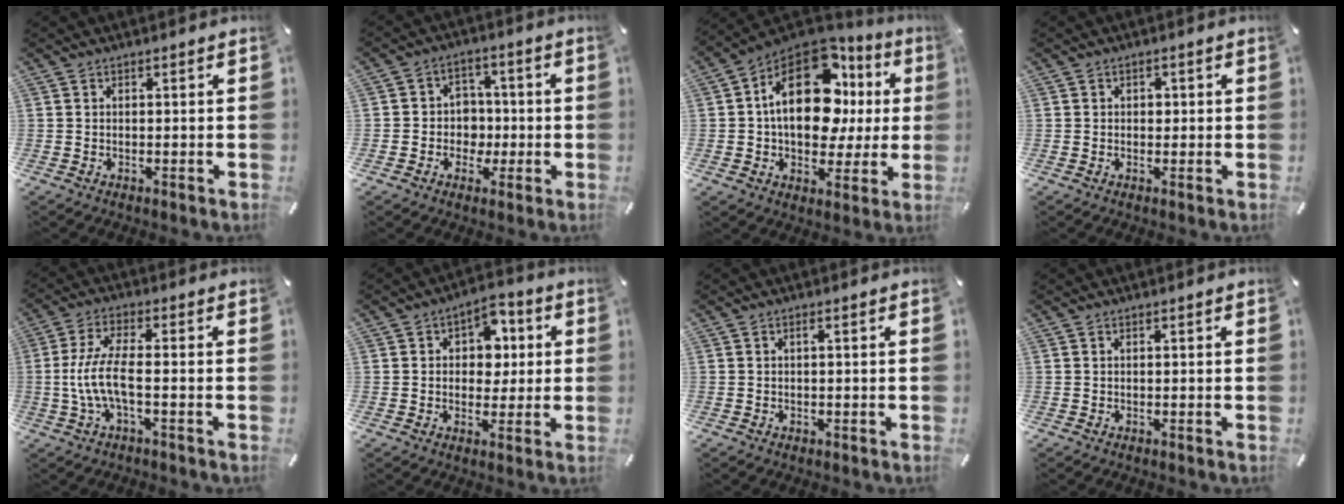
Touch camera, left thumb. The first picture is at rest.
{"total": 5.6, "force": [-1.1, 5.3, 1.3], "torque": [-0.019, 0.015, -0.023]}
{"total": 21.3, "force": [5.0, 13.0, 16.0], "torque": [-0.261, -0.025, 0.080]}
{"total": 1.3, "force": [0.1, 1.3, 0.3], "torque": [0.007, 0.001, -0.004]}
{"total": 8.8, "force": [-1.5, 2.8, 8.2], "torque": [-0.178, -0.012, -0.029]}
{"total": 8.0, "force": [0.9, 6.5, 4.6], "torque": [-0.052, 0.003, 0.010]}
{"total": 1.0, "force": [0.0, 0.3, 0.9], "torque": [-0.017, 0.000, -0.001]}
{"total": 0.0}